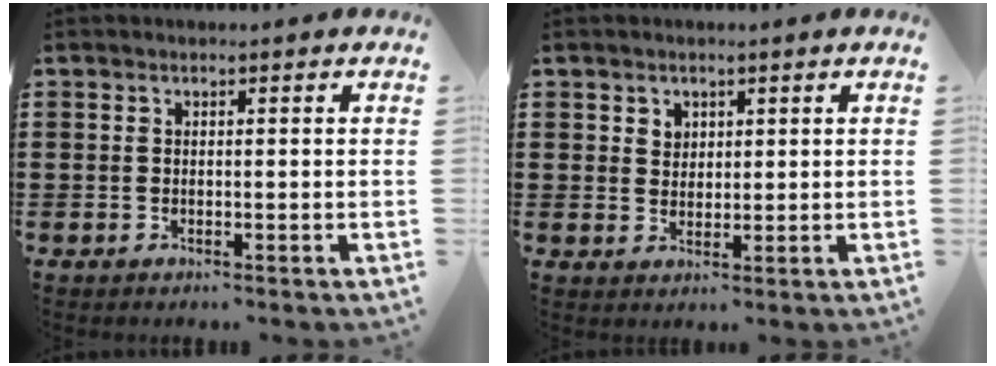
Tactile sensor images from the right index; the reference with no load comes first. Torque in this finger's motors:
{"motor_torque": [0.01, -0.01, 0.00, 0.02]}